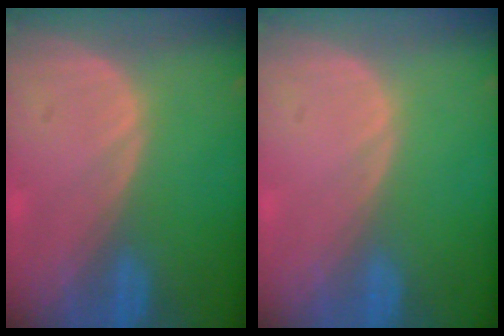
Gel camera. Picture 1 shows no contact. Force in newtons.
{"total": 0.0}